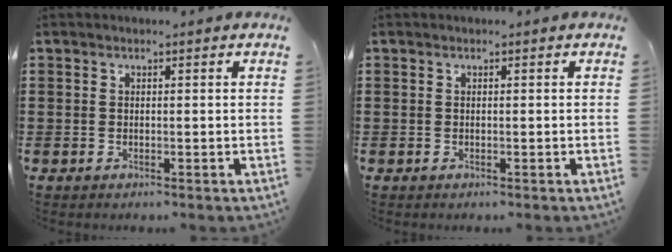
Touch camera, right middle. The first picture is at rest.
{"total": 0.0}